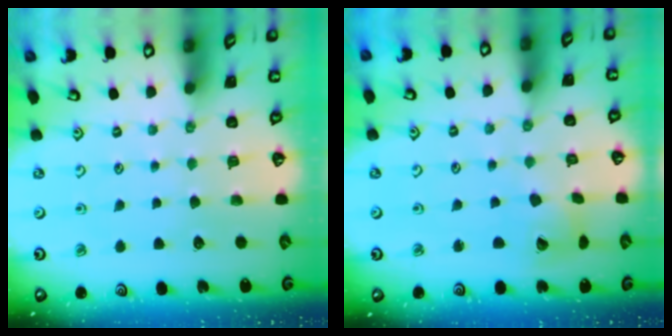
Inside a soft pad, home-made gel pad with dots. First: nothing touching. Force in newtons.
{"total": 7.4, "press": 7.3, "slide": 1.0}